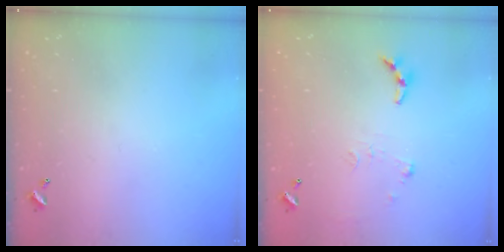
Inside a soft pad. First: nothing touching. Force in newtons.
{"total": 6.2, "press": 6.2, "slide": 0.4}